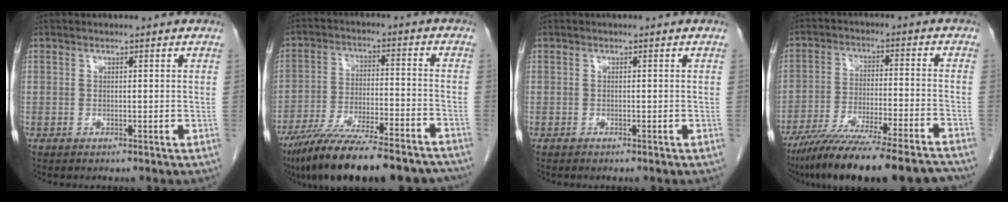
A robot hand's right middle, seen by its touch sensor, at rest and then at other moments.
{"total": 21.6, "force": [-18.1, 3.9, 11.2], "torque": [-0.145, -0.012, -0.276]}
{"total": 1.2, "force": [-1.0, 0.4, 0.6], "torque": [-0.013, -0.002, -0.010]}
{"total": 20.5, "force": [-17.4, 0.9, 10.7], "torque": [-0.137, -0.033, -0.267]}